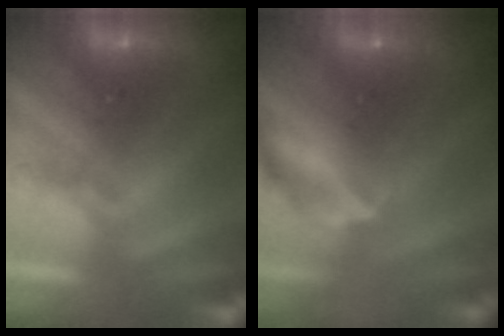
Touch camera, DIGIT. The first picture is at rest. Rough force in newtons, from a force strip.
{"total": 8.0}